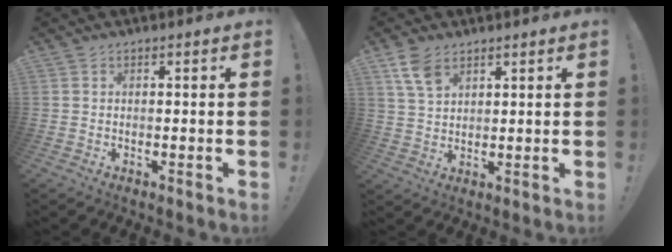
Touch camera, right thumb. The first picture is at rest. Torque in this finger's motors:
{"motor_torque": [-0.10, 0.34, 0.54, 0.37, 0.00]}